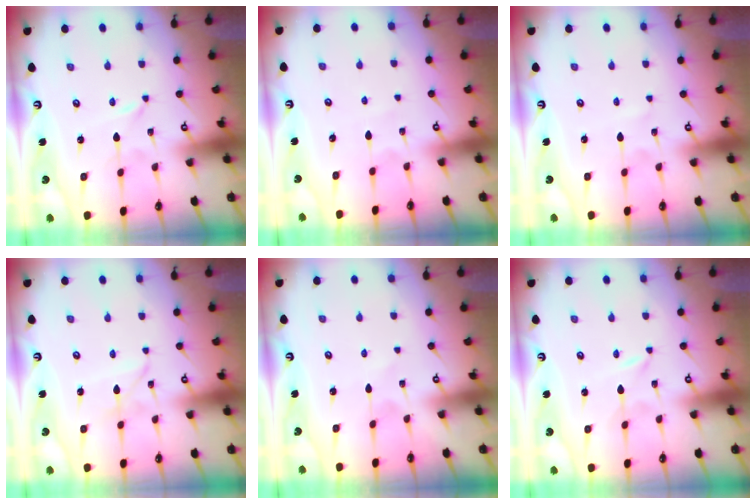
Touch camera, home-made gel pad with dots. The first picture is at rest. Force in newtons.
{"total": 4.2, "press": 4.2, "slide": 0.6}
{"total": 2.4, "press": 2.4, "slide": 0.3}
{"total": 3.5, "press": 3.5, "slide": 0.2}
{"total": 2.5, "press": 2.5, "slide": 0.3}
{"total": 0.0}